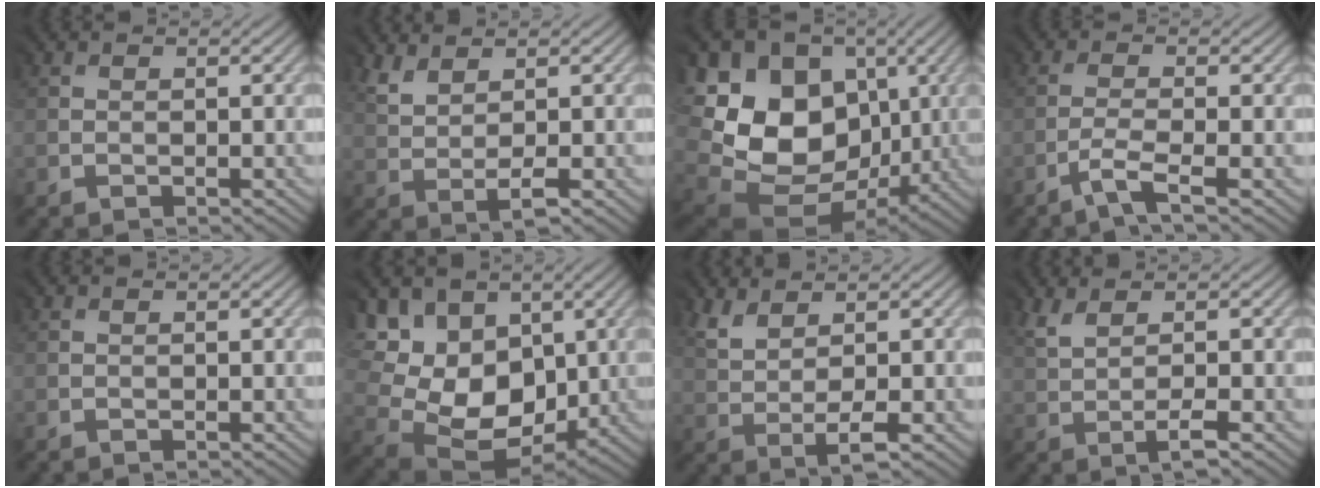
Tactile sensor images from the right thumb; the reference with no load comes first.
{"total": 3.4, "force": [2.3, 0.8, 2.3], "torque": [-0.061, -0.001, 0.047]}
{"total": 16.0, "force": [1.9, 13.0, 9.3], "torque": [-0.212, -0.026, 0.057]}
{"total": 3.3, "force": [-2.2, 0.0, 2.4], "torque": [-0.056, 0.004, -0.051]}
{"total": 0.0}
{"total": 13.6, "force": [3.3, 10.2, 8.4], "torque": [-0.189, -0.007, 0.076]}
{"total": 3.9, "force": [2.2, 1.0, 3.0], "torque": [-0.073, -0.002, 0.045]}
{"total": 3.0, "force": [1.0, 0.3, 2.8], "torque": [-0.065, 0.001, 0.020]}